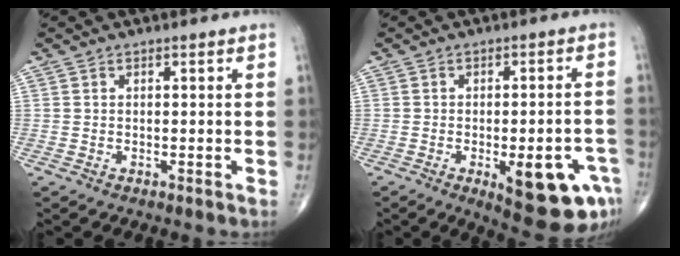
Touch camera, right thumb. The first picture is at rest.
{"total": 13.8, "force": [-5.6, 4.7, 11.7], "torque": [-0.112, 0.017, -0.059]}